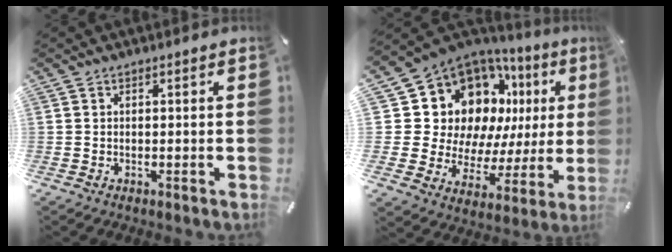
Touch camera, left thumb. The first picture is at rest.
{"total": 16.8, "force": [9.1, 12.1, 7.4], "torque": [-0.124, -0.090, 0.183]}